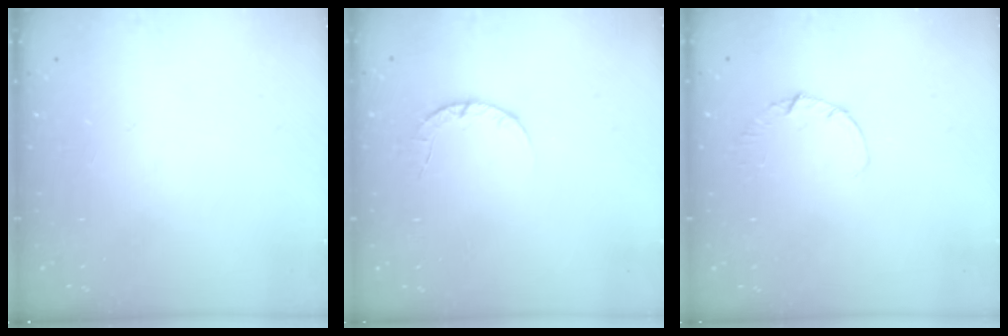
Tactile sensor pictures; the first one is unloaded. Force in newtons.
{"total": 3.7, "press": 3.7, "slide": 0.5}
{"total": 1.1, "press": 1.1, "slide": 0.1}